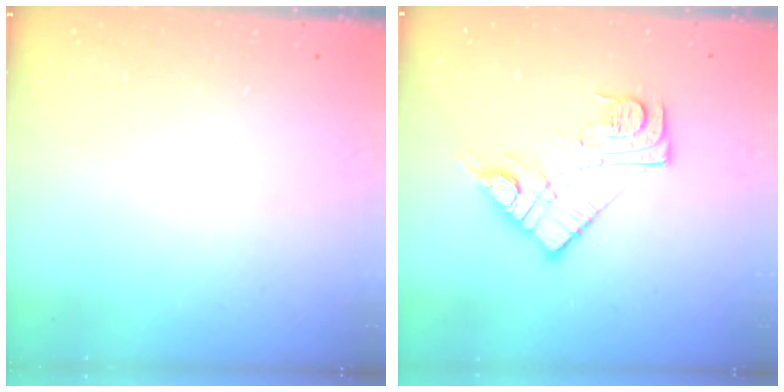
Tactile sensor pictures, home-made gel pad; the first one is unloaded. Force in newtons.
{"total": 13.8, "press": 13.7, "slide": 0.8}